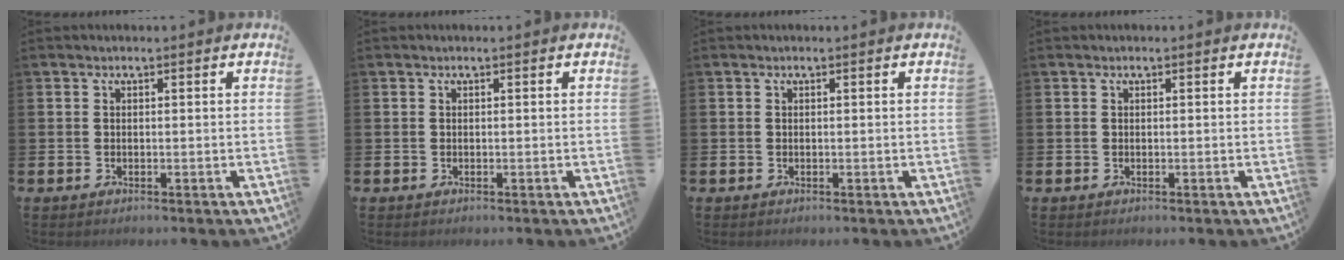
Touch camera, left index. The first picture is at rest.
{"total": 0.0}
{"total": 0.0}
{"total": 0.0}